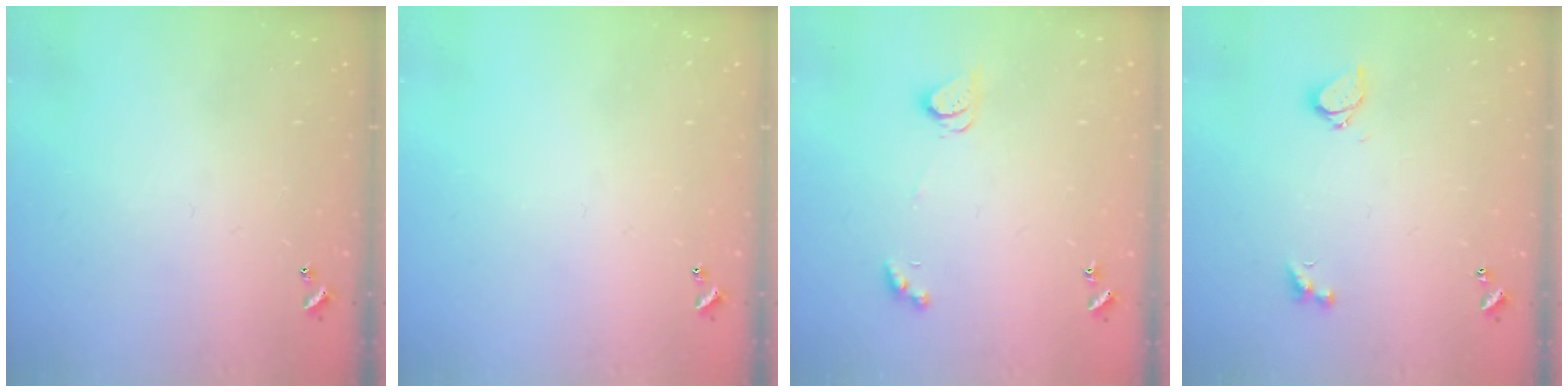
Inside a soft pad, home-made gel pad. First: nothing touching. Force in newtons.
{"total": 0.0}
{"total": 2.5, "press": 2.4, "slide": 0.3}
{"total": 4.3, "press": 4.2, "slide": 0.8}